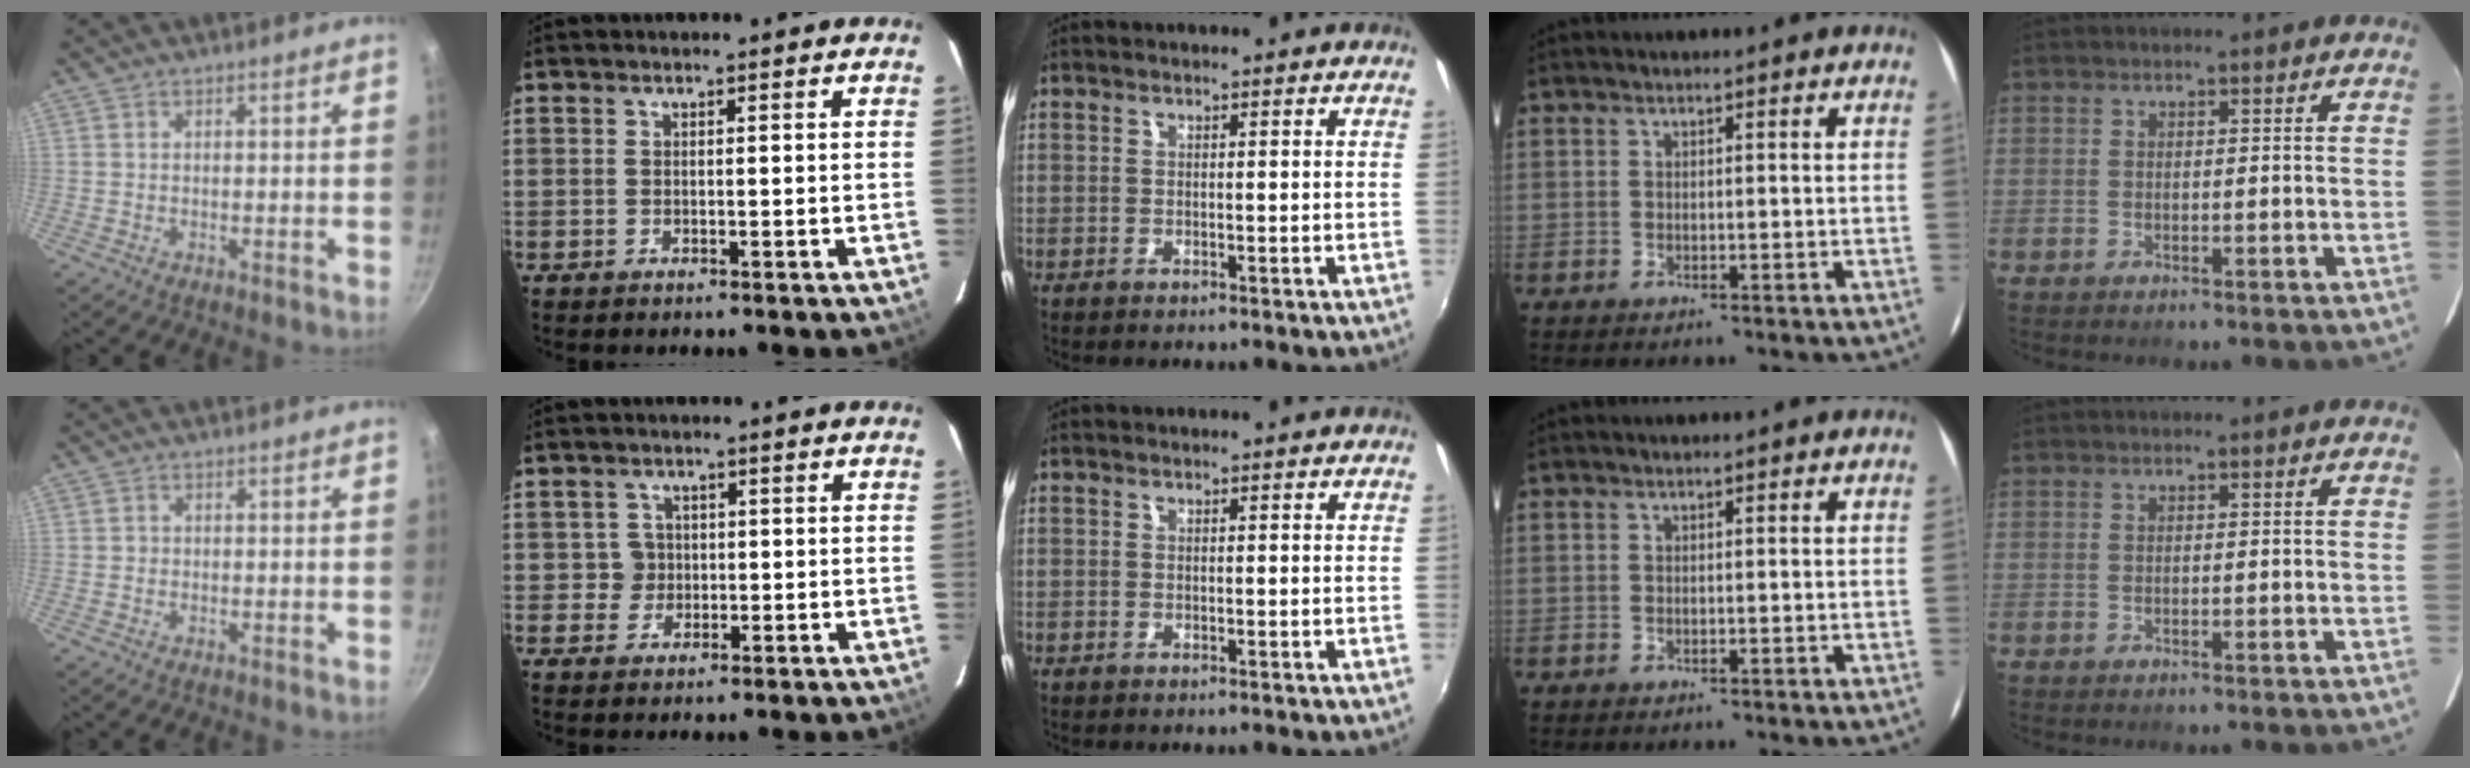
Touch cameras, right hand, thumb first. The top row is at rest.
{"thumb": {"total": 0.5, "force": [0.0, 0.5, 0.1], "torque": [0.003, 0.002, -0.002]}, "index": {"total": 2.9, "force": [0.0, 2.9, -0.1], "torque": [0.010, 0.015, 0.003]}}